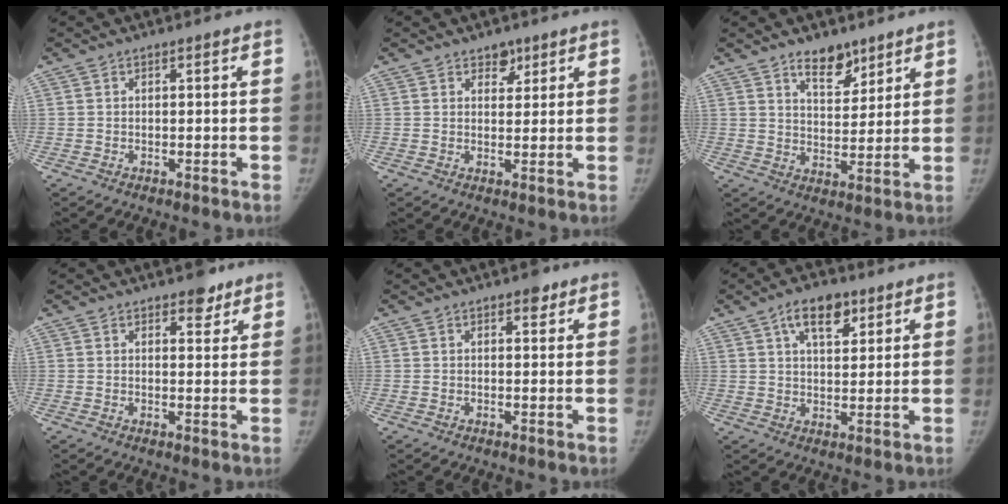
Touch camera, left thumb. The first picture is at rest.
{"total": 3.0, "force": [2.1, 1.9, 1.1], "torque": [0.006, -0.013, 0.031]}
{"total": 7.3, "force": [5.3, 3.6, 3.6], "torque": [-0.029, -0.039, 0.090]}
{"total": 3.6, "force": [2.6, 1.9, 1.7], "torque": [0.000, -0.015, 0.035]}
{"total": 2.3, "force": [1.5, 1.2, 1.3], "torque": [-0.006, -0.006, 0.018]}
{"total": 8.3, "force": [4.5, 4.2, 5.5], "torque": [-0.067, -0.018, 0.072]}